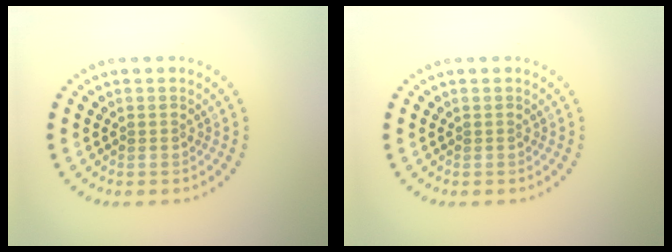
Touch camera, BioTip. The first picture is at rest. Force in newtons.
{"total": 0.0}